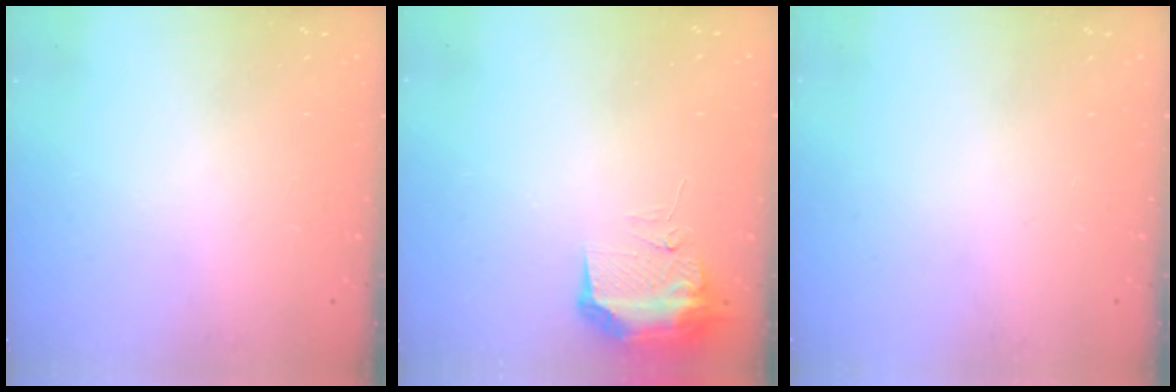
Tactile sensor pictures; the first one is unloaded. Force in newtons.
{"total": 9.5, "press": 9.4, "slide": 1.4}
{"total": 0.0}